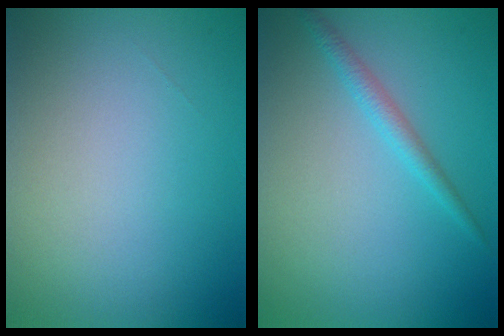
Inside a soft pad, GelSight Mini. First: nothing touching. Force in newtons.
{"total": 1.6, "press": 1.6, "slide": 0.1}